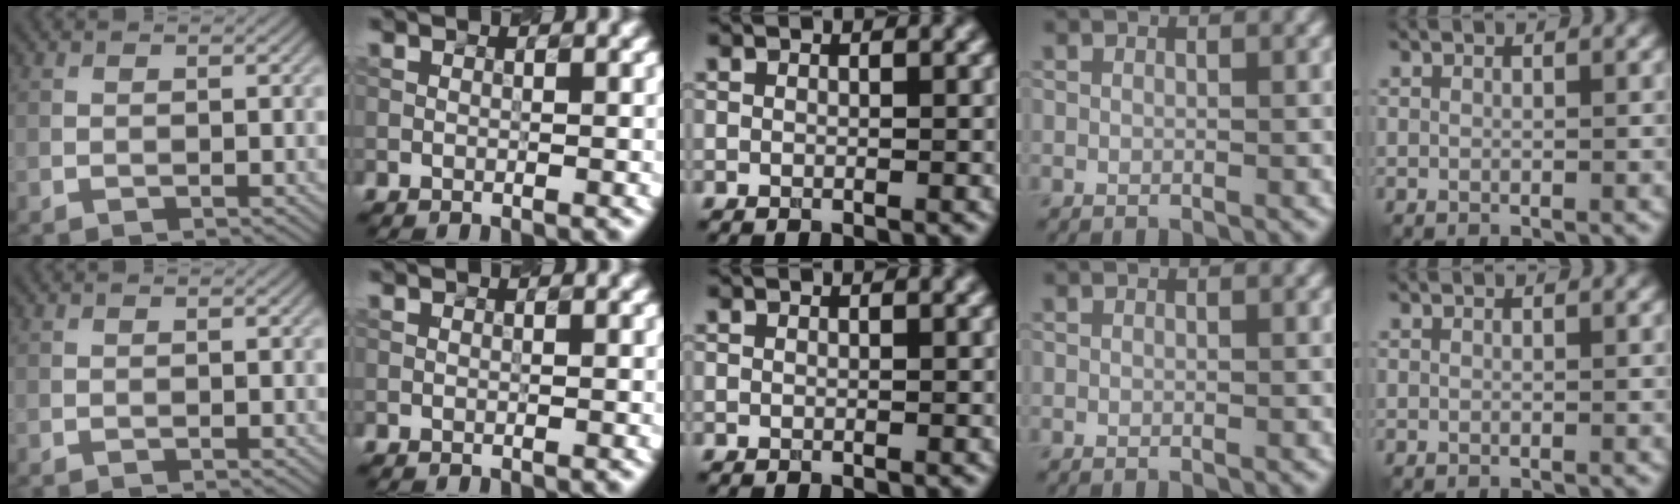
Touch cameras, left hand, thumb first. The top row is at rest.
{}